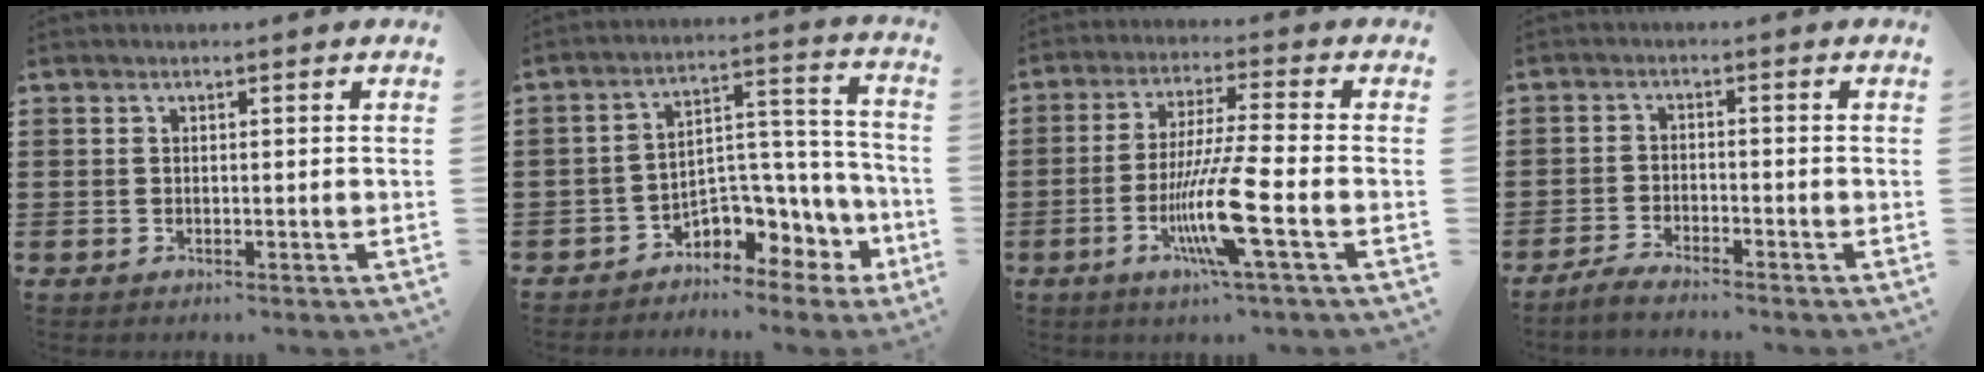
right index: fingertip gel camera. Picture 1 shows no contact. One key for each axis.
{"total": 5.7, "fx": -2.6, "fy": 4.5, "fz": 2.5, "tx": -0.055, "ty": -0.012, "tz": -0.045}
{"total": 10.9, "fx": -3.8, "fy": 0.4, "fz": 10.2, "tx": -0.210, "ty": -0.019, "tz": -0.077}
{"total": 2.4, "fx": -2.3, "fy": 0.0, "fz": 0.4, "tx": -0.011, "ty": 0.004, "tz": -0.048}